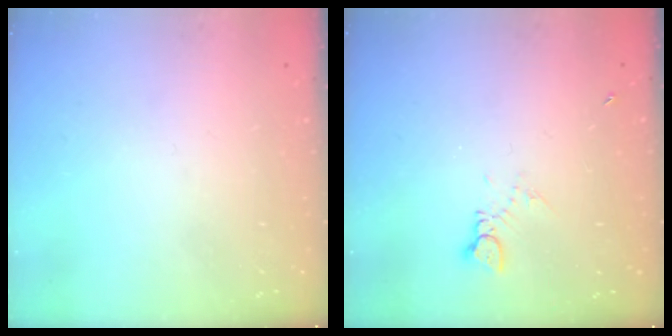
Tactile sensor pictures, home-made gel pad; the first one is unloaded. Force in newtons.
{"total": 2.4, "press": 2.3, "slide": 0.3}